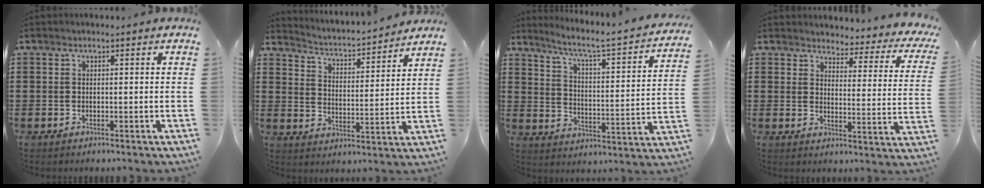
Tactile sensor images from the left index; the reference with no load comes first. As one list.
[{"total": 2.9, "force": [2.8, -0.1, 0.4], "torque": [-0.026, -0.033, 0.038]}, {"total": 4.3, "force": [3.4, -0.2, 2.7], "torque": [-0.074, -0.037, 0.040]}, {"total": 3.3, "force": [3.1, 0.7, 0.8], "torque": [-0.030, -0.029, 0.047]}]